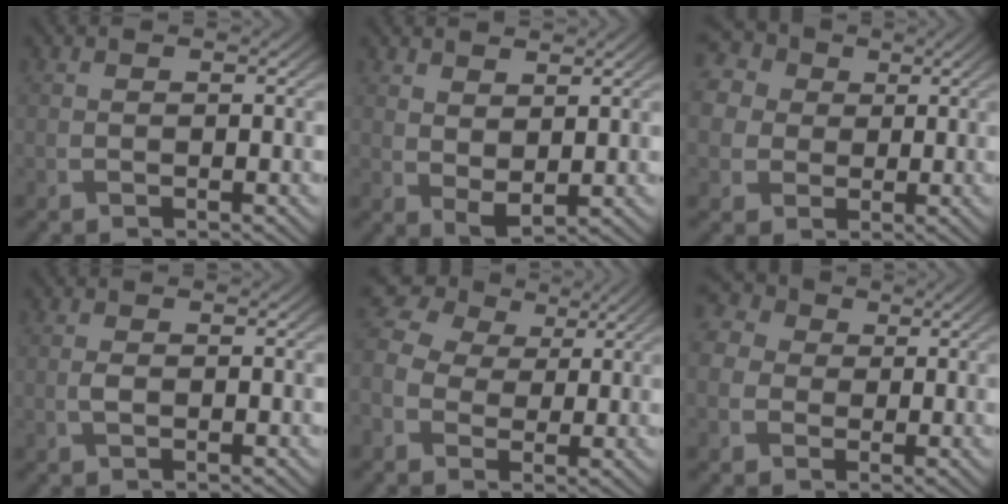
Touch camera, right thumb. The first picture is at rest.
{"total": 3.2, "force": [2.0, 1.4, 2.0], "torque": [-0.047, -0.005, 0.045]}
{"total": 12.7, "force": [4.4, 10.5, 5.7], "torque": [-0.187, 0.024, 0.075]}
{"total": 0.9, "force": [-0.1, 0.4, 0.8], "torque": [-0.021, -0.001, -0.004]}
{"total": 8.3, "force": [0.5, 6.7, 4.9], "torque": [-0.144, 0.005, 0.005]}
{"total": 6.9, "force": [0.6, 6.2, 3.2], "torque": [-0.112, 0.018, -0.008]}